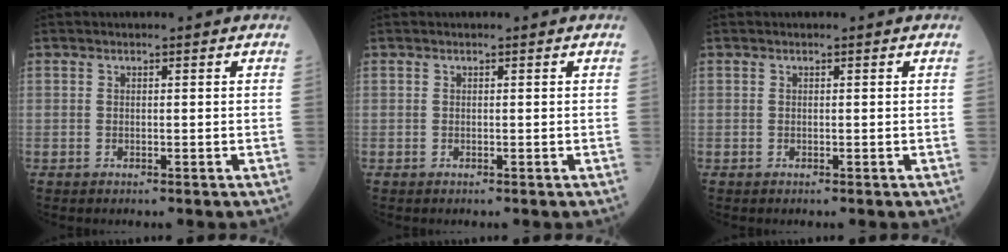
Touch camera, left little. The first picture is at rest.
{"total": 0.0}
{"total": 0.0}